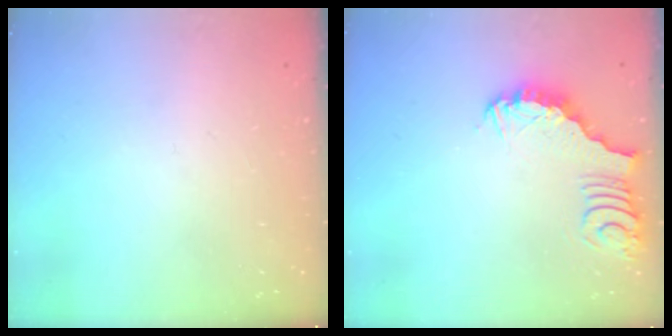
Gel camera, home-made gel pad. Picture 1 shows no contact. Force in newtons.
{"total": 4.9, "press": 4.9, "slide": 0.4}